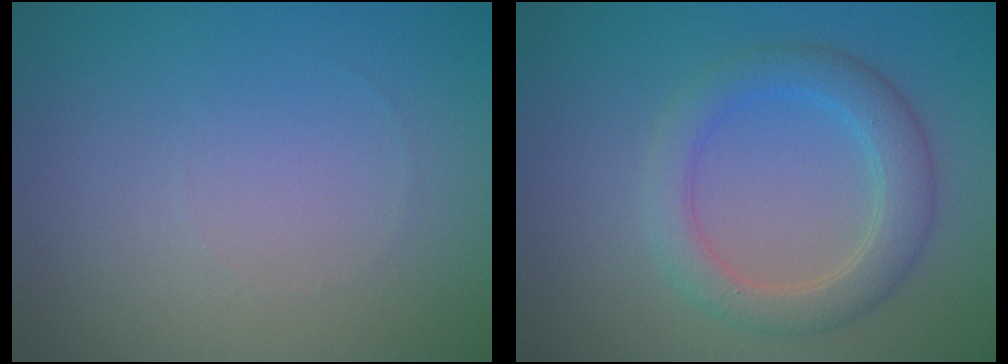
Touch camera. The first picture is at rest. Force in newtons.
{"total": 3.8, "press": 3.8, "slide": 0.2}